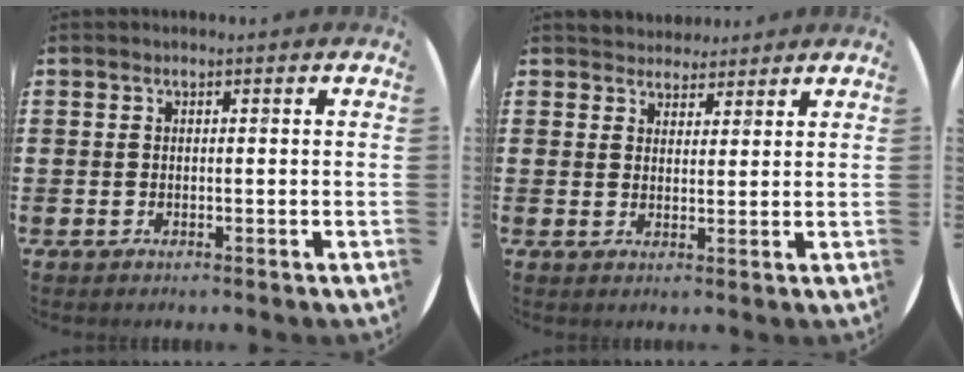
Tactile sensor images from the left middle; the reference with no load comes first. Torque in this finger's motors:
{"motor_torque": [0.64, -0.51, 0.00, 0.04]}